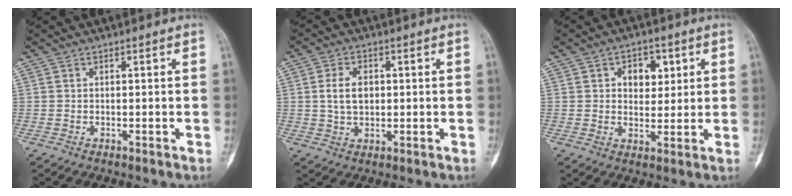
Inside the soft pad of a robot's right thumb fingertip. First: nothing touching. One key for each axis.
{"total": 5.6, "fx": 0.7, "fy": 3.6, "fz": 4.1, "tx": -0.068, "ty": 0.000, "tz": 0.012}
{"total": 6.4, "fx": 2.0, "fy": 4.4, "fz": 4.1, "tx": -0.023, "ty": -0.006, "tz": 0.027}